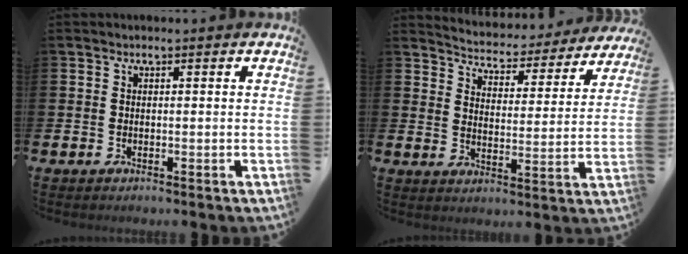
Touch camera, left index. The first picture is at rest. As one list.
[{"total": 4.6, "force": [4.5, 1.1, 0.3], "torque": [-0.023, -0.044, 0.070]}]